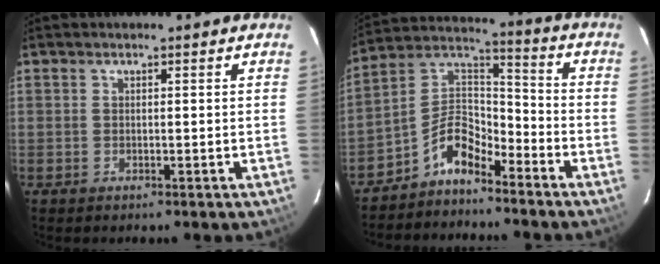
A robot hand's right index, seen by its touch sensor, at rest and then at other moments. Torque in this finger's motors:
{"motor_torque": [0.84, -0.83, 0.36, 0.05]}